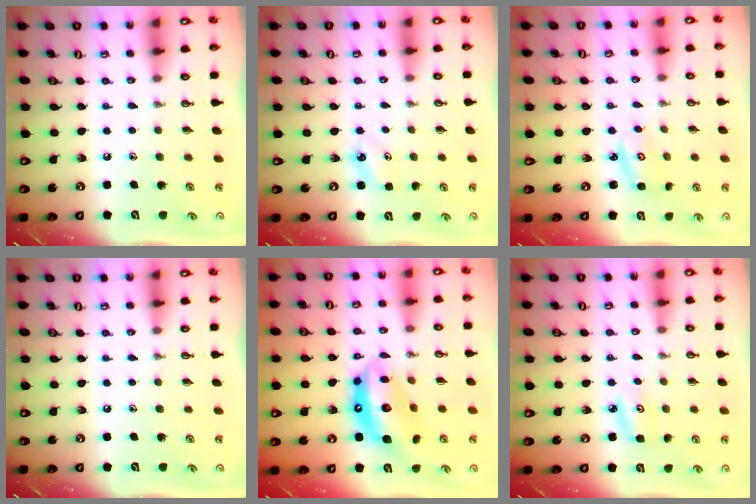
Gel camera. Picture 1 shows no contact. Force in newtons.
{"total": 3.8, "press": 3.7, "slide": 0.4}
{"total": 2.8, "press": 2.8, "slide": 0.3}
{"total": 0.0}
{"total": 13.6, "press": 13.5, "slide": 1.5}
{"total": 5.2, "press": 5.2, "slide": 0.5}